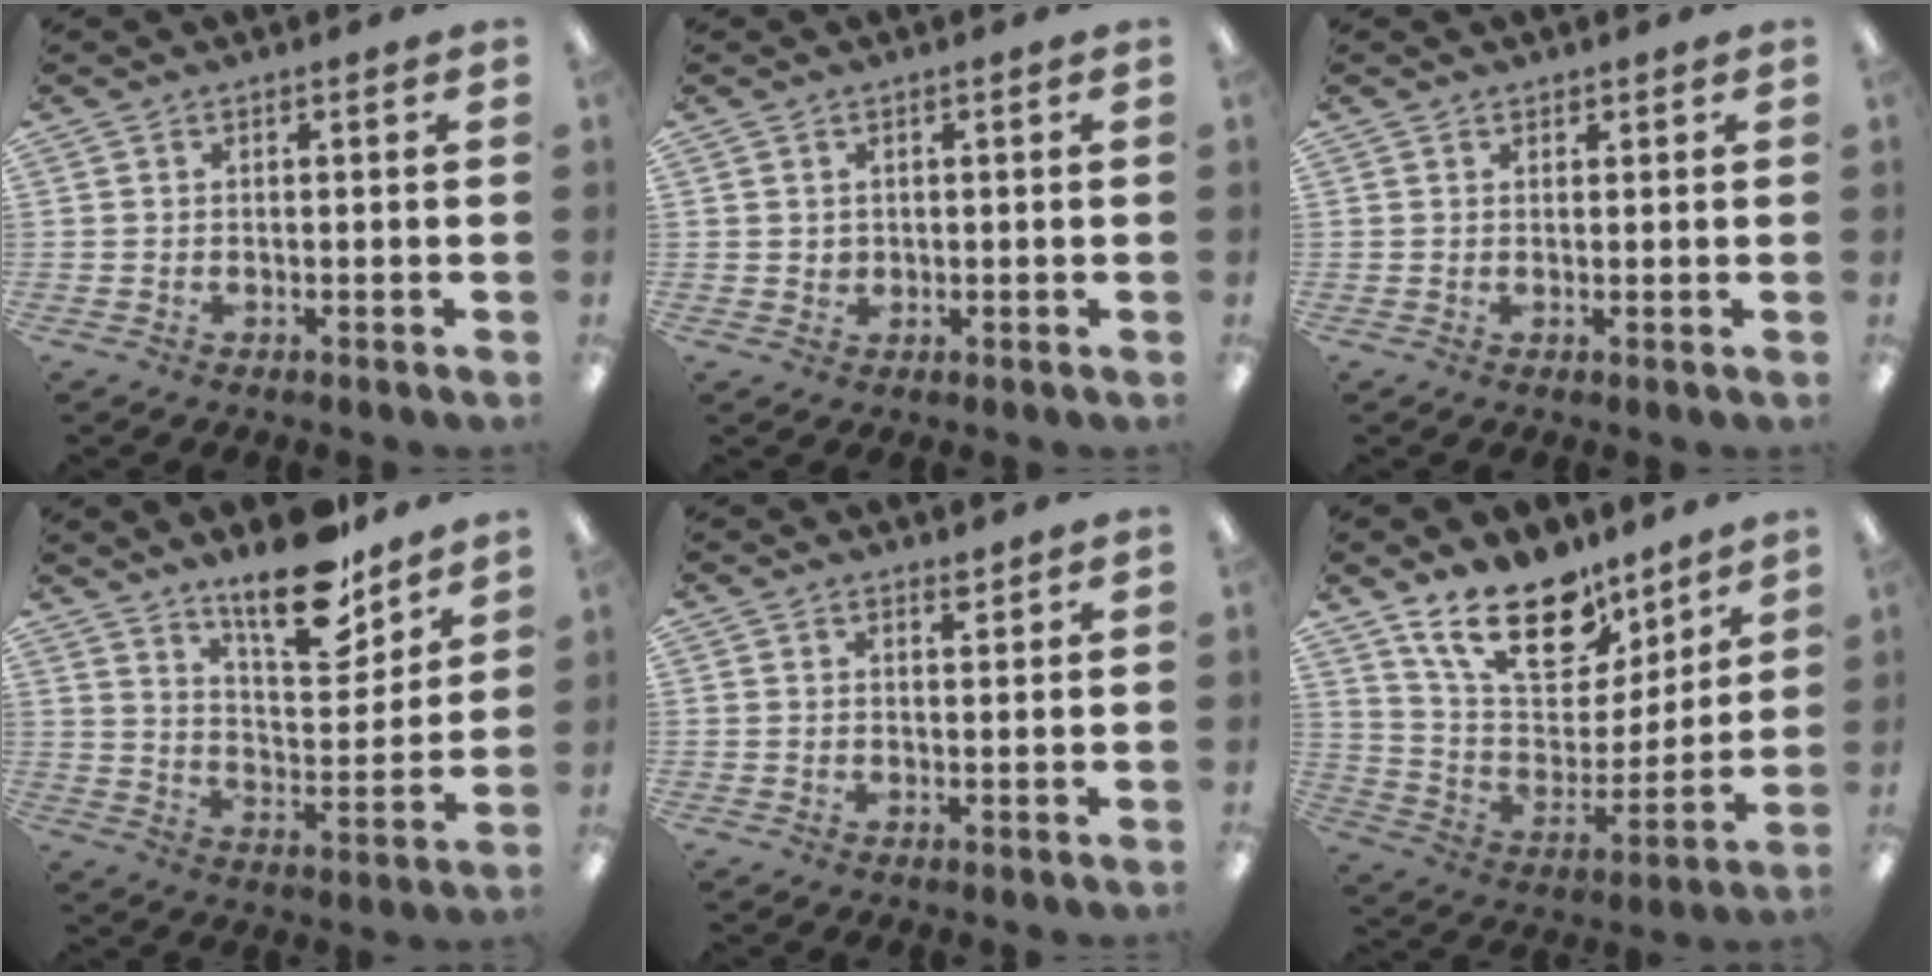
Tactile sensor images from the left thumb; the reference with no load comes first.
{"total": 1.8, "force": [0.9, 1.6, 0.1], "torque": [-0.004, 0.002, 0.016]}
{"total": 1.3, "force": [1.0, 0.8, 0.0], "torque": [0.000, 0.000, 0.019]}
{"total": 17.6, "force": [13.7, 6.1, 9.2], "torque": [-0.133, -0.093, 0.231]}
{"total": 1.9, "force": [1.7, 0.8, 0.5], "torque": [0.004, -0.009, 0.028]}
{"total": 20.3, "force": [14.5, 9.9, 10.2], "torque": [-0.177, -0.091, 0.262]}